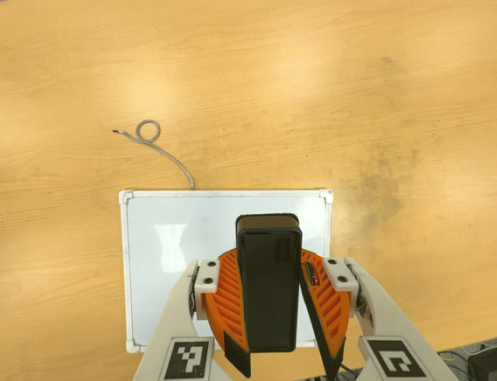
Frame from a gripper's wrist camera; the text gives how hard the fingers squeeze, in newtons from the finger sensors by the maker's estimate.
{"total": 8.6, "left": 8.3, "right": 9.0}